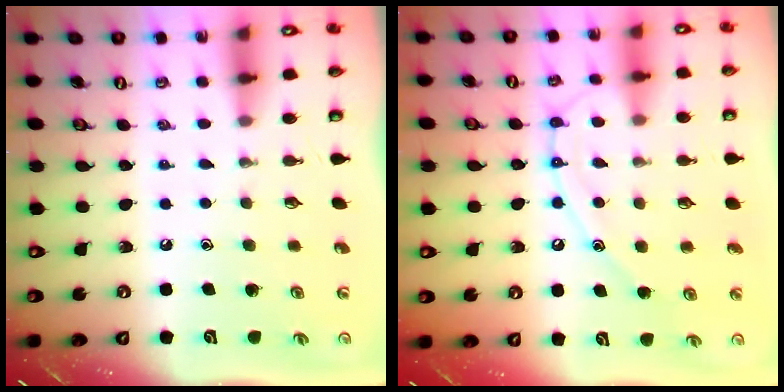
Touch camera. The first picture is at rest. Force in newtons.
{"total": 11.2, "press": 11.1, "slide": 1.1}